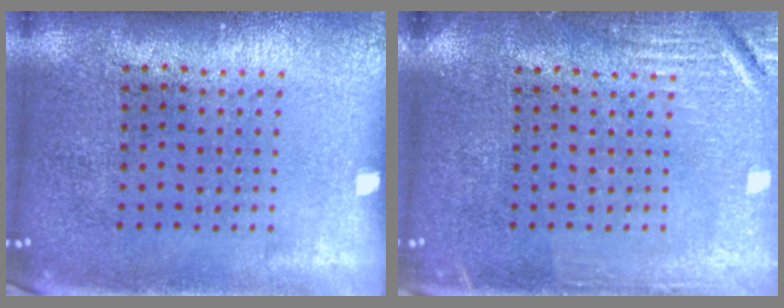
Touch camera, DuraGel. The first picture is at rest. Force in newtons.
{"total": 2.9, "press": 2.9, "slide": 0.3}